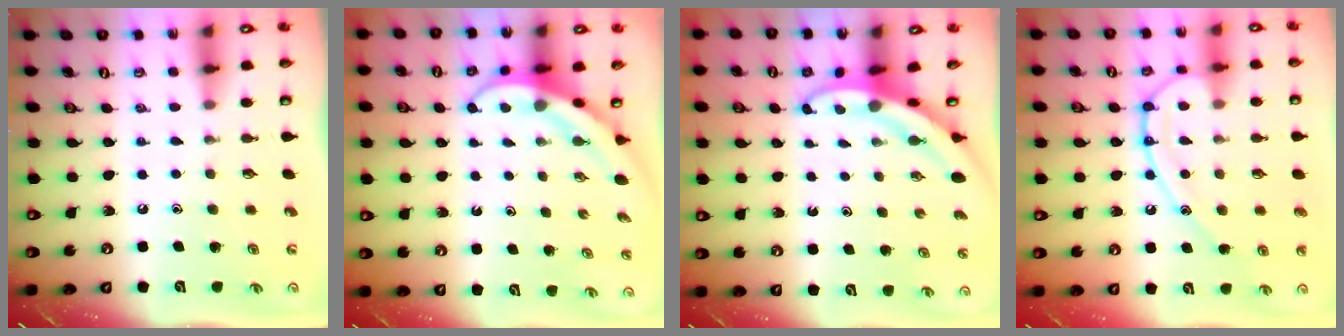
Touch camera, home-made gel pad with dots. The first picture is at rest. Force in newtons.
{"total": 4.0, "press": 3.9, "slide": 0.4}
{"total": 3.3, "press": 3.3, "slide": 0.2}
{"total": 13.8, "press": 13.7, "slide": 1.4}